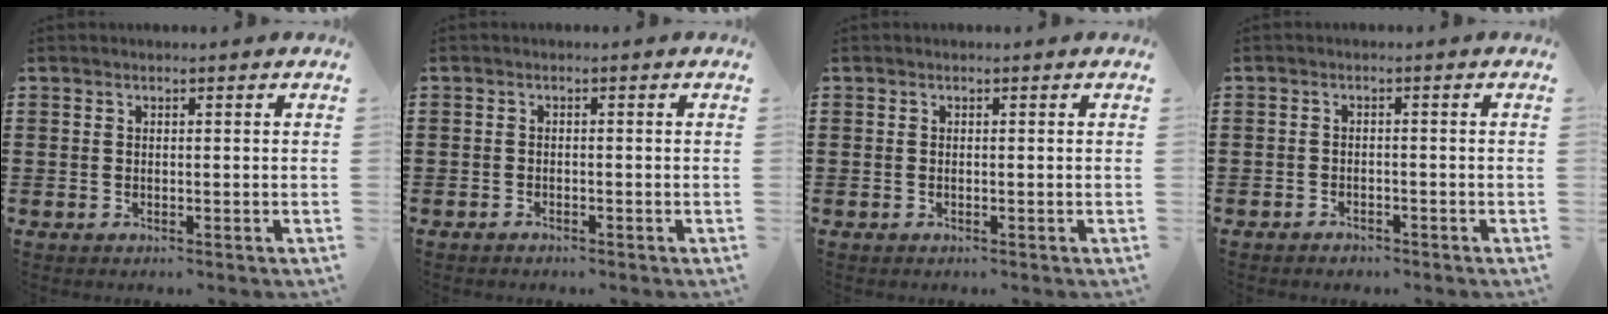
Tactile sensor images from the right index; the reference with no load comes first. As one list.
[{"total": 0.9, "force": [-0.9, 0.1, 0.0], "torque": [-0.003, -0.001, -0.019]}, {"total": 0.0}, {"total": 1.3, "force": [-1.3, 0.3, 0.0], "torque": [-0.004, 0.000, -0.028]}]